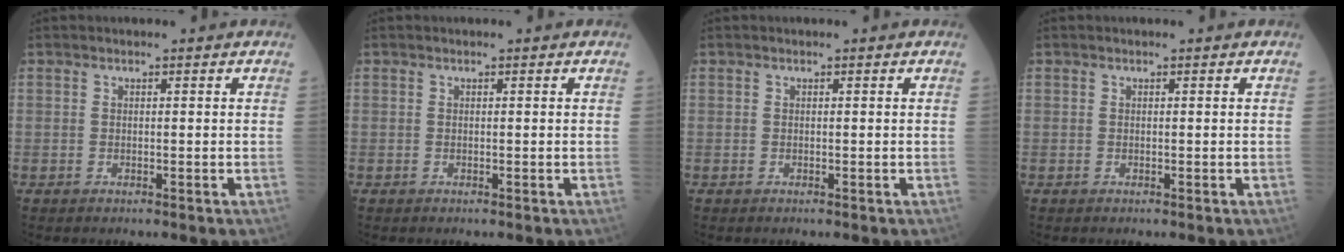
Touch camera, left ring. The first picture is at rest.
{"total": 0.0}
{"total": 0.0}
{"total": 0.0}